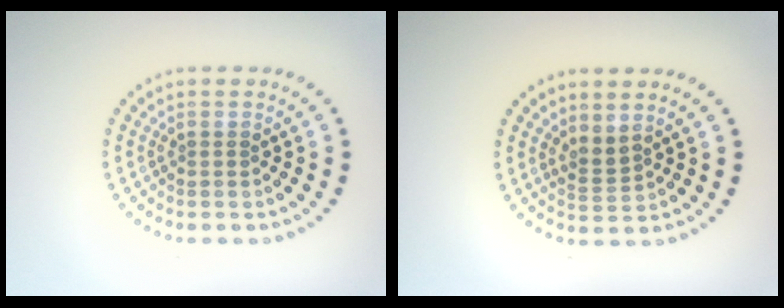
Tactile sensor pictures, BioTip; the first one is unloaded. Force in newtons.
{"total": 1.7, "press": 1.3, "slide": 1.1}